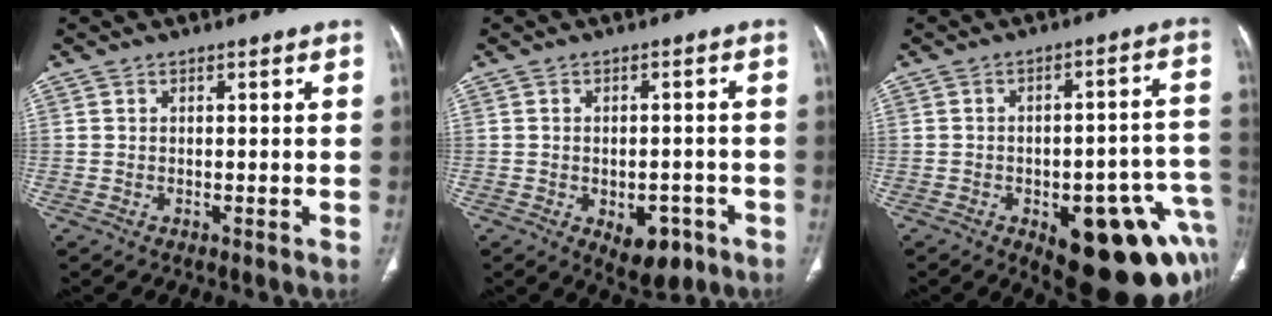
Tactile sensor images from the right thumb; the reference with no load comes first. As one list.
[{"total": 7.3, "force": [-3.2, 4.3, 5.0], "torque": [-0.048, 0.012, -0.031]}, {"total": 22.1, "force": [-8.7, 8.9, 18.3], "torque": [-0.156, 0.044, -0.093]}]